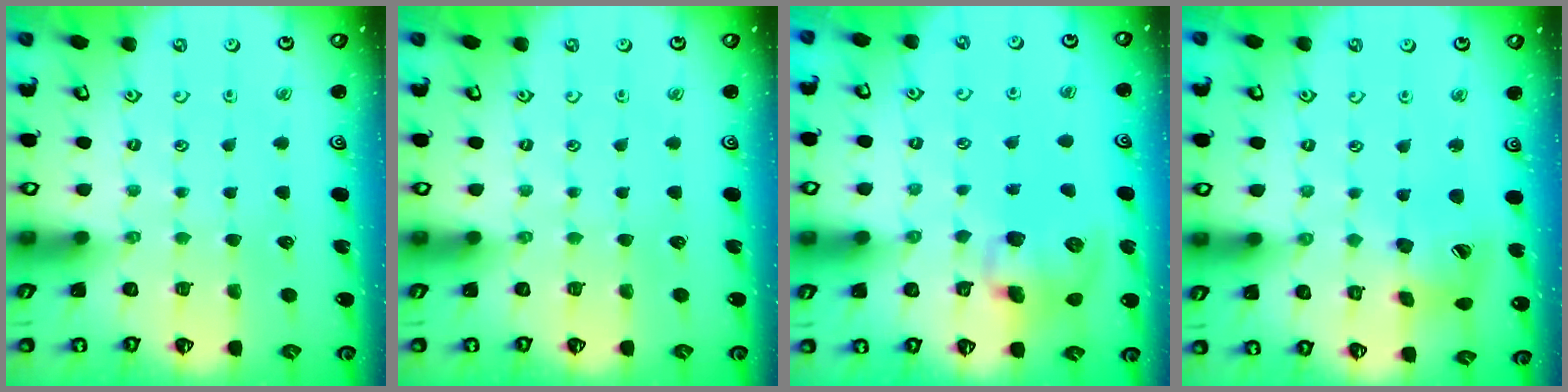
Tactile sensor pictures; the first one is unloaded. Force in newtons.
{"total": 0.0}
{"total": 11.1, "press": 10.9, "slide": 2.2}
{"total": 15.3, "press": 15.1, "slide": 2.1}